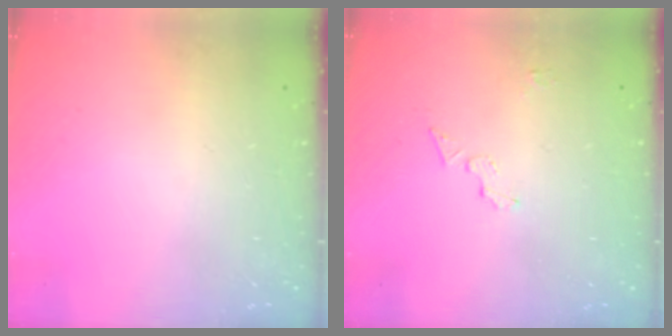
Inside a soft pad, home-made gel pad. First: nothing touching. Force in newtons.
{"total": 4.0, "press": 4.0, "slide": 0.1}